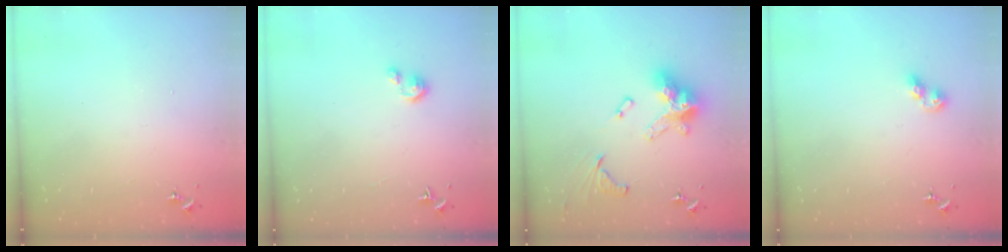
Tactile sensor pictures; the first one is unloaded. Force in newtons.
{"total": 2.8, "press": 2.8, "slide": 0.3}
{"total": 18.7, "press": 18.6, "slide": 1.9}
{"total": 6.3, "press": 6.3, "slide": 0.5}